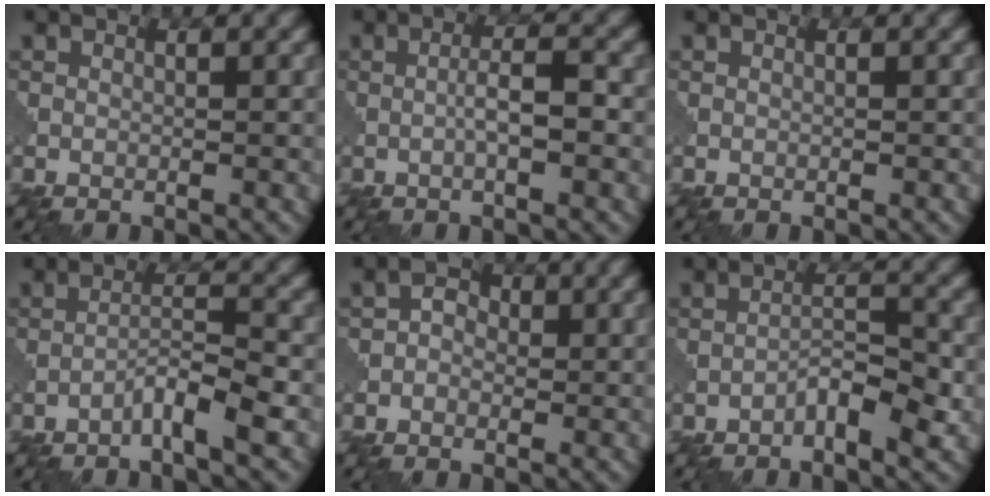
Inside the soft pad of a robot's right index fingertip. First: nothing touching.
{"total": 2.9, "force": [-0.5, 0.5, 2.9], "torque": [-0.050, 0.005, -0.012]}
{"total": 0.0}
{"total": 3.1, "force": [-2.0, 0.1, 2.3], "torque": [-0.041, 0.012, -0.045]}
{"total": 1.8, "force": [-0.3, 1.5, 0.9], "torque": [-0.010, 0.005, -0.015]}
{"total": 3.4, "force": [-1.8, 1.0, 2.6], "torque": [-0.042, 0.011, -0.035]}